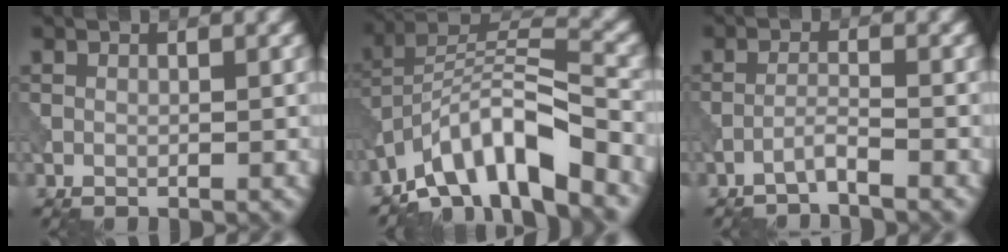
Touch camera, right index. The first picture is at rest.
{"total": 9.7, "force": [-6.8, 2.6, 6.4], "torque": [-0.094, 0.010, -0.135]}
{"total": 1.7, "force": [-1.4, -0.1, 0.9], "torque": [-0.013, 0.007, -0.036]}